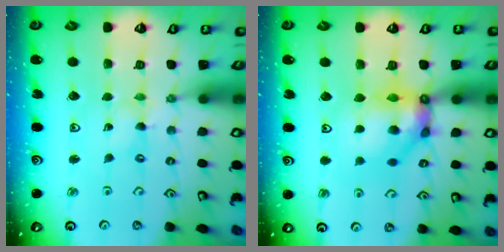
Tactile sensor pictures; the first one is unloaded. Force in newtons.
{"total": 12.7, "press": 12.5, "slide": 2.0}